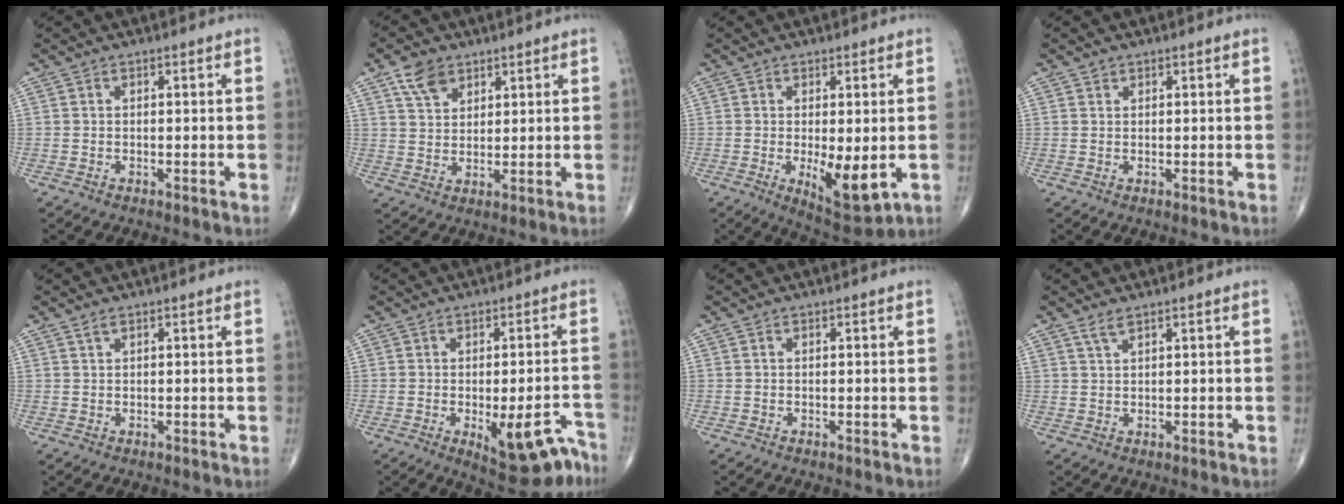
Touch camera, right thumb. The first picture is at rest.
{"total": 6.0, "force": [3.6, 3.9, 2.9], "torque": [-0.036, -0.018, 0.069]}
{"total": 8.7, "force": [-1.6, 3.2, 7.9], "torque": [-0.112, -0.025, -0.014]}
{"total": 0.7, "force": [0.5, 0.4, 0.1], "torque": [0.004, -0.003, 0.006]}
{"total": 0.9, "force": [0.7, 0.2, 0.5], "torque": [-0.011, 0.004, 0.015]}
{"total": 11.6, "force": [-6.5, 4.3, 8.6], "torque": [-0.078, 0.035, -0.080]}
{"total": 0.0}
{"total": 1.9, "force": [1.5, 0.4, 1.2], "torque": [-0.025, -0.001, 0.033]}